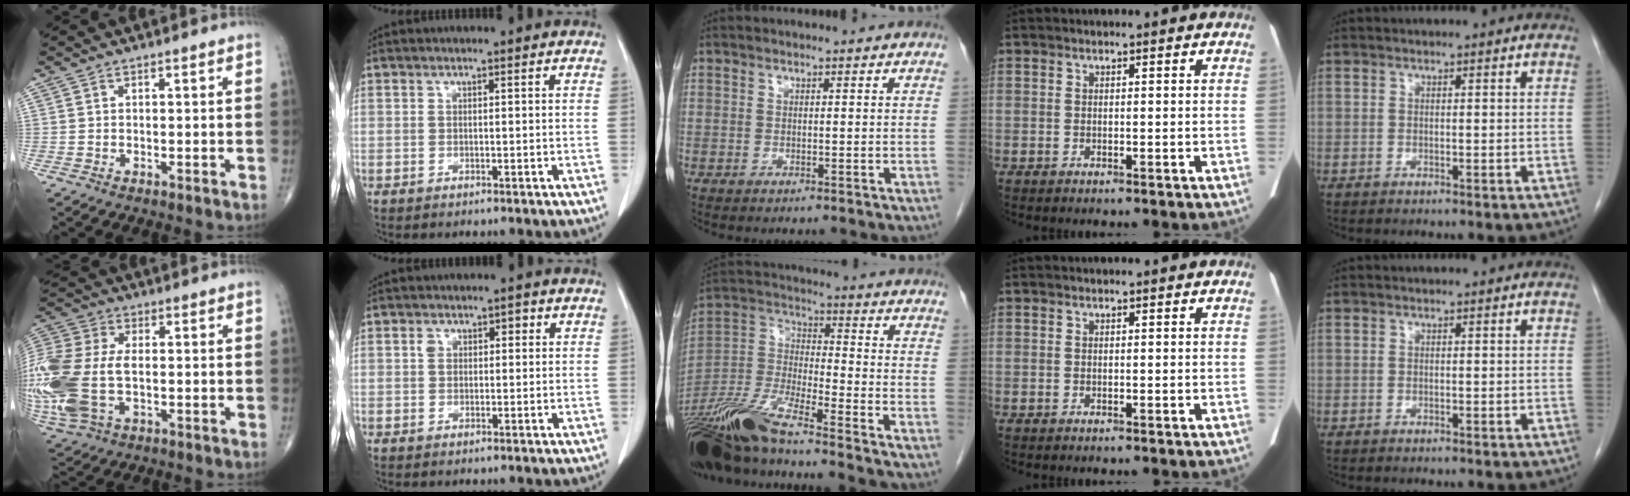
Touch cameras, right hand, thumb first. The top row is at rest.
{"thumb": {"total": 23.5, "force": [-2.9, 14.3, 18.5], "torque": [-0.514, -0.001, -0.043]}, "index": {"total": 2.6, "force": [0.8, 1.9, 1.5], "torque": [-0.024, 0.017, 0.013]}, "middle": {"total": 17.7, "force": [-14.6, 0.7, 10.0], "torque": [-0.229, -0.021, -0.281]}}